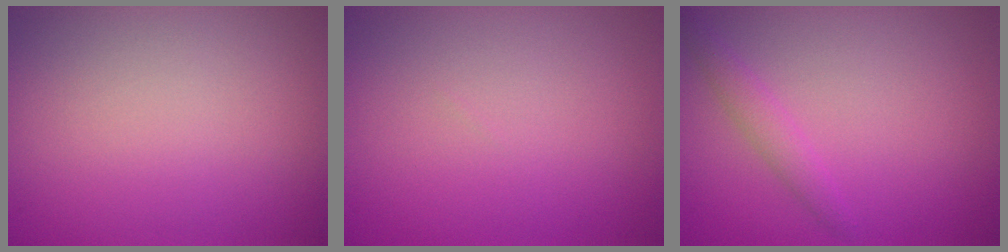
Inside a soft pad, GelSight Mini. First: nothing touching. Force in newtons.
{"total": 0.0}
{"total": 1.4, "press": 1.4, "slide": 0.1}